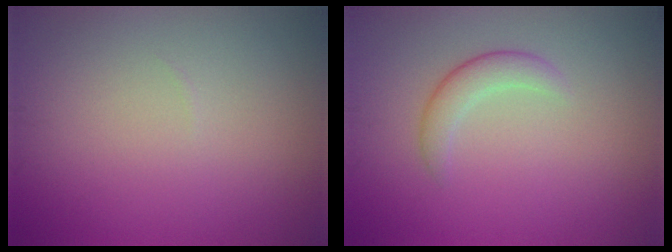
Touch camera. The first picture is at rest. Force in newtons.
{"total": 2.1, "press": 2.1, "slide": 0.0}